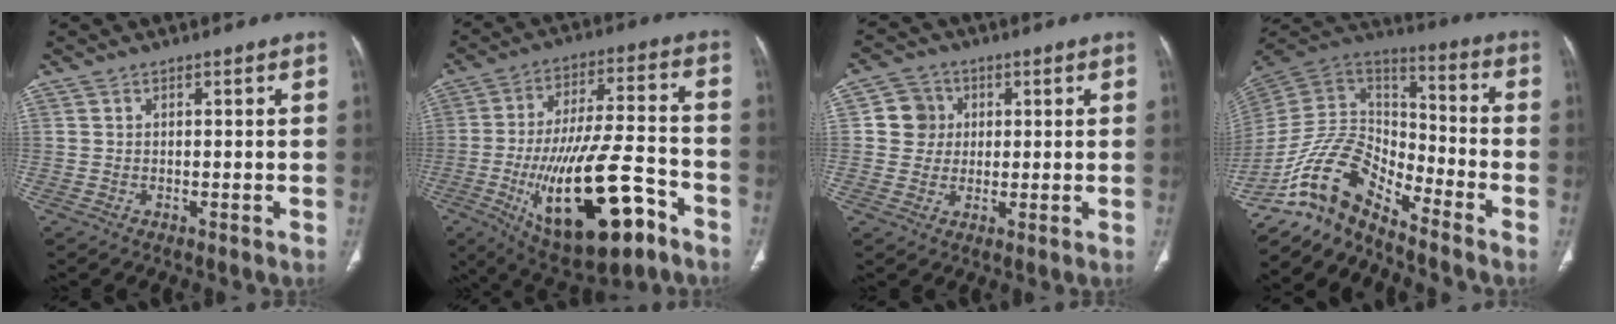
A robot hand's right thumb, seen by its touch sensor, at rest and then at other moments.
{"total": 23.7, "force": [-9.9, 8.8, 19.6], "torque": [-0.343, 0.037, -0.144]}
{"total": 6.0, "force": [1.1, 5.7, 1.5], "torque": [0.004, 0.004, 0.015]}
{"total": 14.0, "force": [-11.2, 5.0, 6.6], "torque": [-0.117, 0.100, -0.222]}